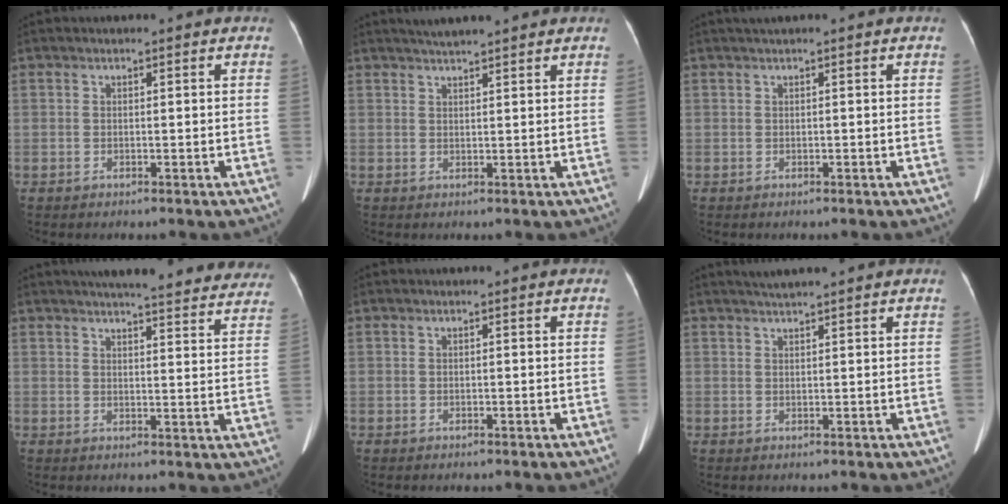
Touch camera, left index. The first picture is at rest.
{"total": 5.4, "force": [4.8, 0.1, 2.5], "torque": [-0.038, 0.025, 0.071]}
{"total": 1.0, "force": [0.7, -0.1, 0.7], "torque": [-0.013, 0.015, 0.017]}
{"total": 24.7, "force": [22.4, 3.9, 9.7], "torque": [-0.127, -0.033, 0.255]}
{"total": 0.0}
{"total": 3.7, "force": [3.2, -0.3, 1.7], "torque": [-0.022, 0.023, 0.052]}